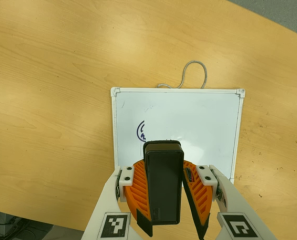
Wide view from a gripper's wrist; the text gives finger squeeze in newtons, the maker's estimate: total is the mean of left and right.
{"total": 9.2, "left": 9.4, "right": 8.9}